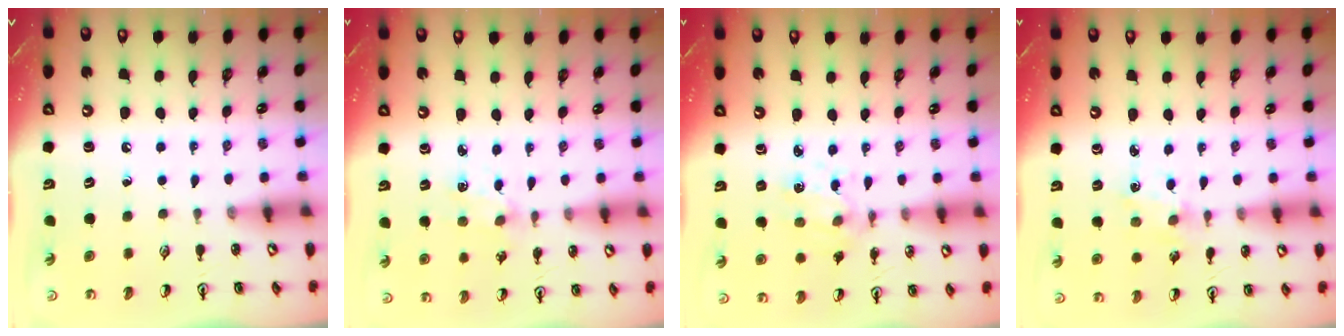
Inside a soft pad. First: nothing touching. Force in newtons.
{"total": 2.2, "press": 2.2, "slide": 0.2}
{"total": 2.5, "press": 2.5, "slide": 0.6}
{"total": 1.5, "press": 1.5, "slide": 0.1}